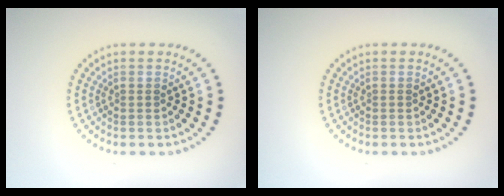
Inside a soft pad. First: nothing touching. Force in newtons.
{"total": 0.0}